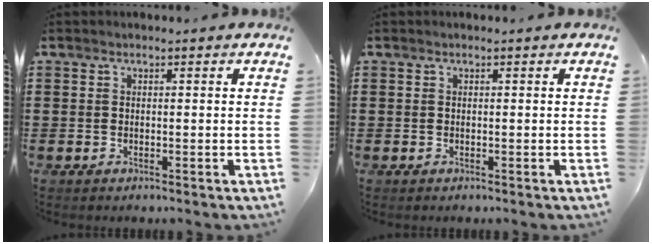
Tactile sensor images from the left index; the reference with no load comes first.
{"total": 0.0}